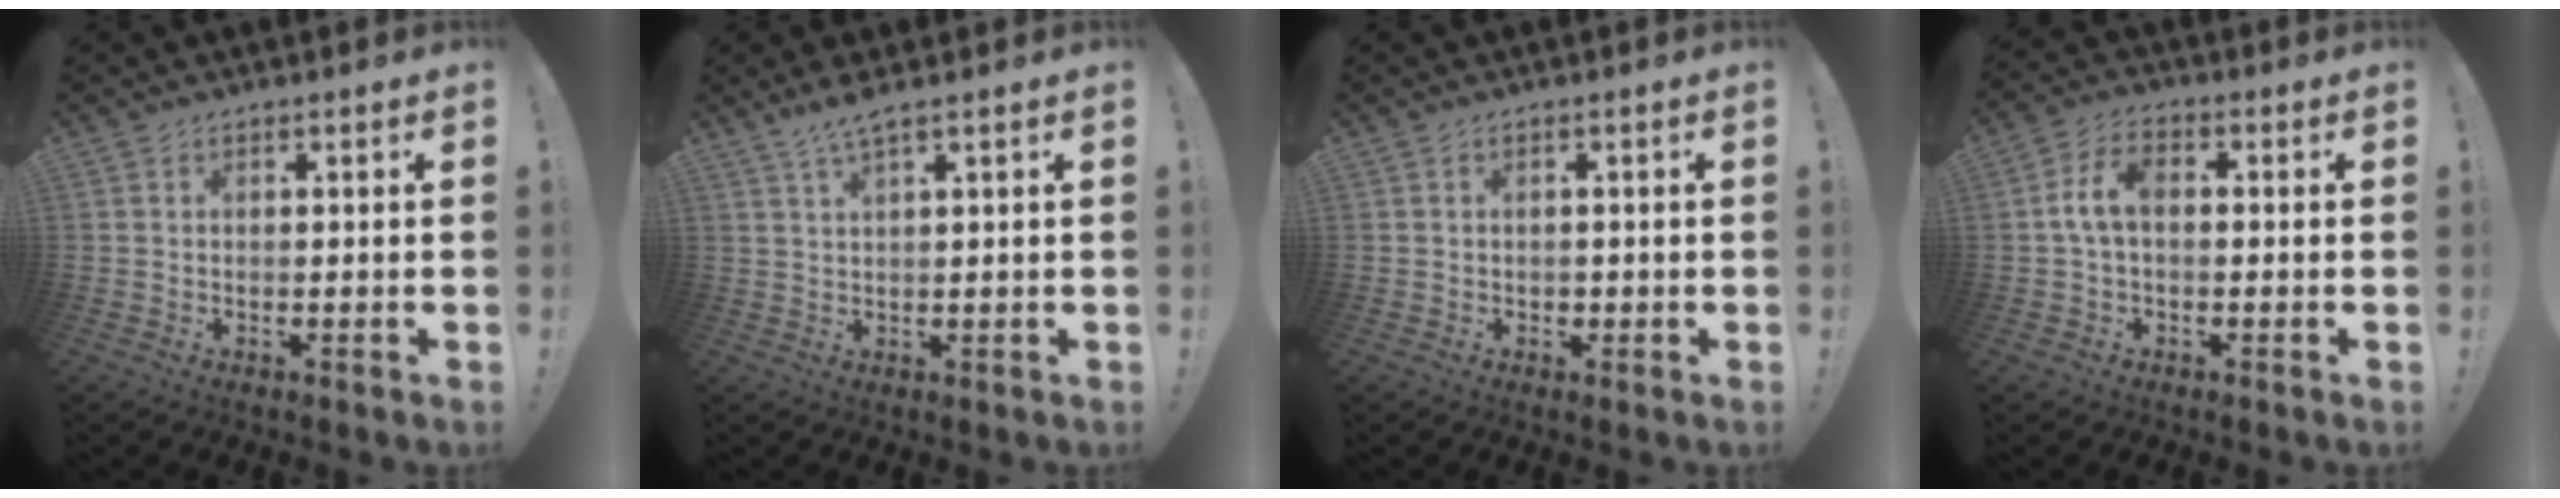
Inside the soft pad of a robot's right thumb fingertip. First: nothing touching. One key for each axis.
{"total": 3.9, "fx": 2.8, "fy": -0.2, "fz": 2.7, "tx": -0.060, "ty": -0.009, "tz": 0.049}
{"total": 1.1, "fx": -0.3, "fy": 1.0, "fz": 0.3, "tx": -0.012, "ty": 0.003, "tz": -0.004}
{"total": 7.0, "fx": -0.1, "fy": 4.1, "fz": 5.6, "tx": -0.110, "ty": 0.014, "tz": -0.002}